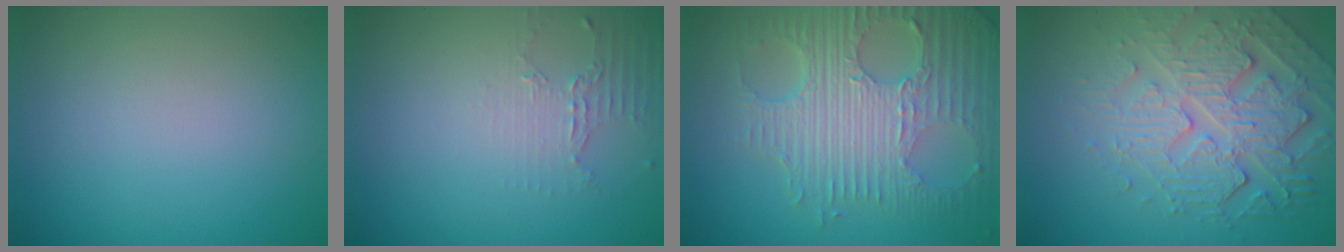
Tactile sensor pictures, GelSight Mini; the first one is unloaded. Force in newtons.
{"total": 2.0, "press": 1.5, "slide": 1.4}
{"total": 8.6, "press": 5.9, "slide": 6.2}
{"total": 6.4, "press": 4.9, "slide": 4.1}